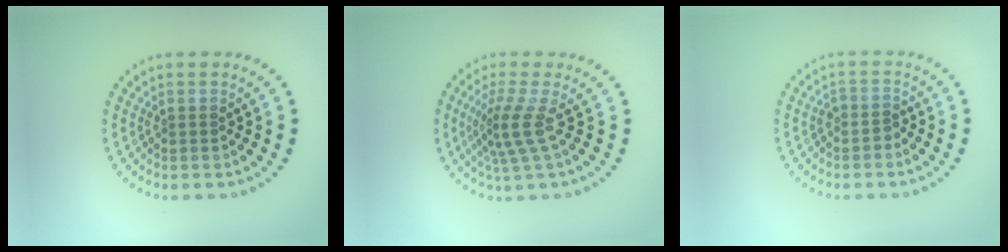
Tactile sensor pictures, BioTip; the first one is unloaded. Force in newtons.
{"total": 3.2, "press": 2.2, "slide": 2.3}
{"total": 1.3, "press": 1.0, "slide": 0.7}